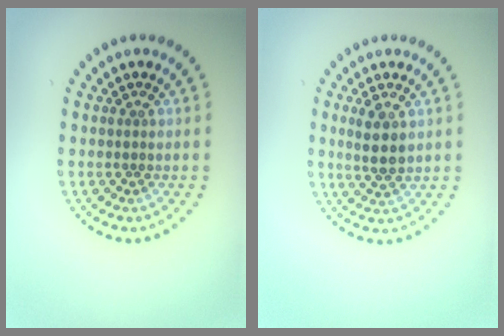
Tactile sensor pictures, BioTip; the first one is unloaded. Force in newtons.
{"total": 2.5, "press": 2.3, "slide": 1.0}